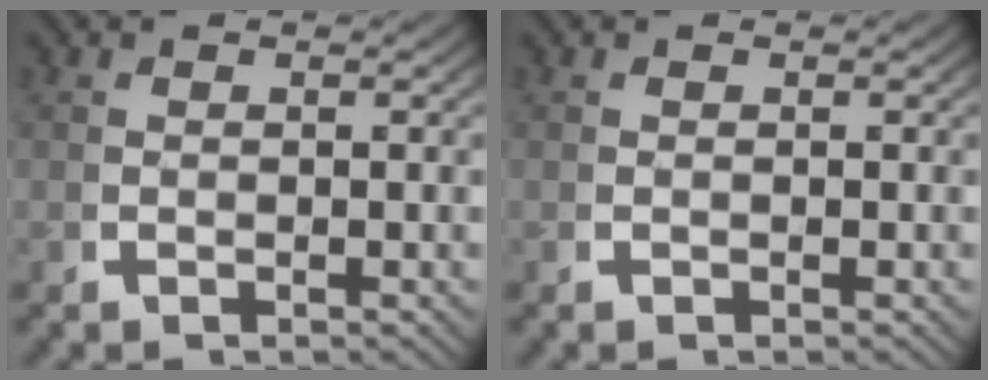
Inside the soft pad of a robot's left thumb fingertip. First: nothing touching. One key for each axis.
{"total": 0.0}